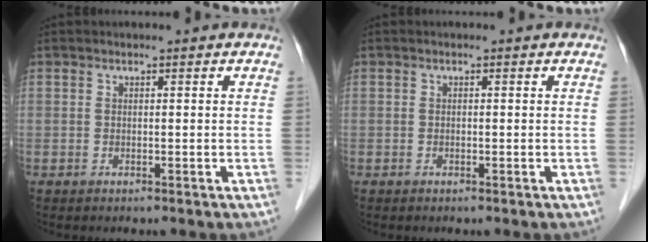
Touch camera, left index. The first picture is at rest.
{"total": 0.6, "force": [-0.6, 0.1, 0.1], "torque": [0.001, -0.005, -0.011]}